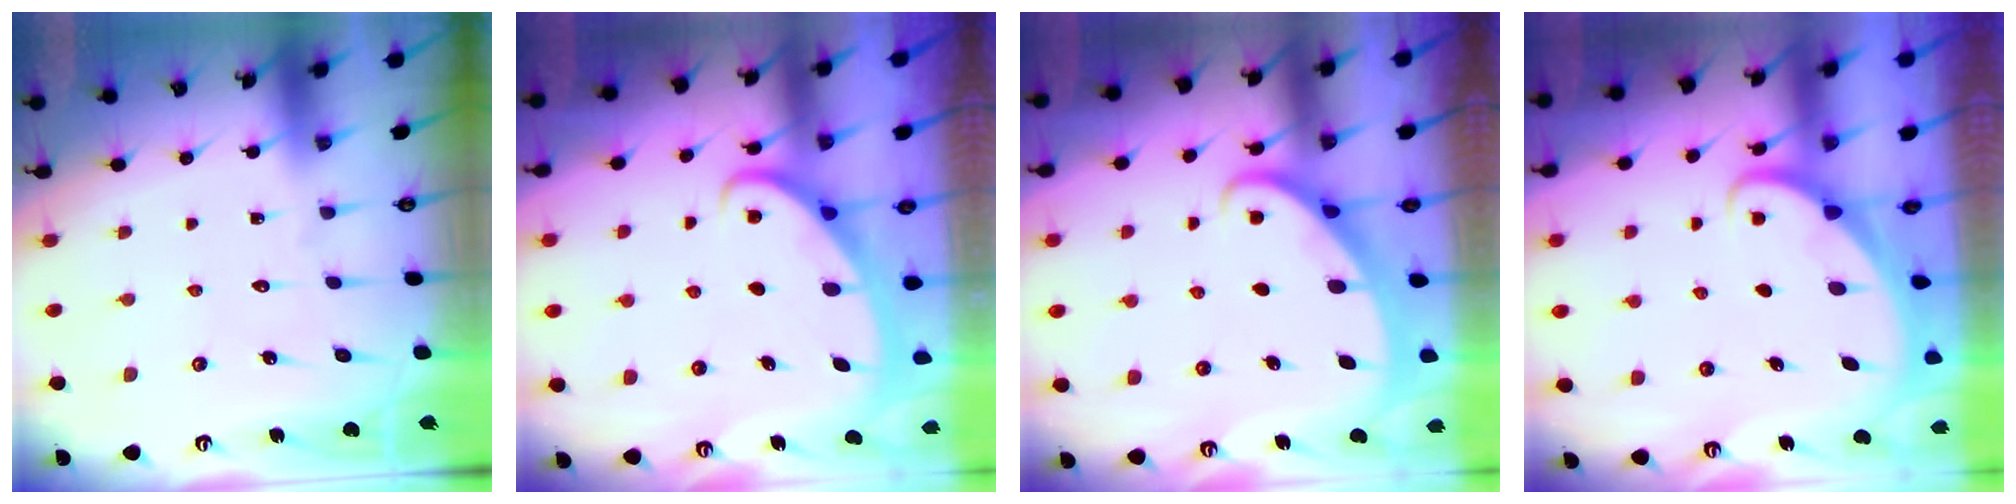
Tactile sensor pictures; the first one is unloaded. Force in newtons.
{"total": 2.8, "press": 2.8, "slide": 0.4}
{"total": 2.3, "press": 2.3, "slide": 0.2}
{"total": 1.6, "press": 1.6, "slide": 0.0}